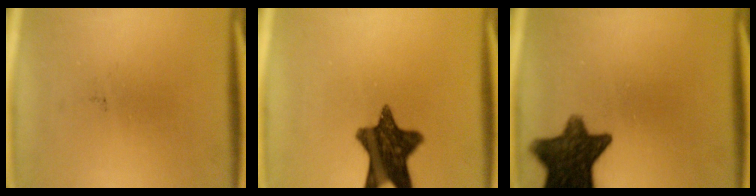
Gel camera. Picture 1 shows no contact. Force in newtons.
{"total": 12.3}
{"total": 12.2}